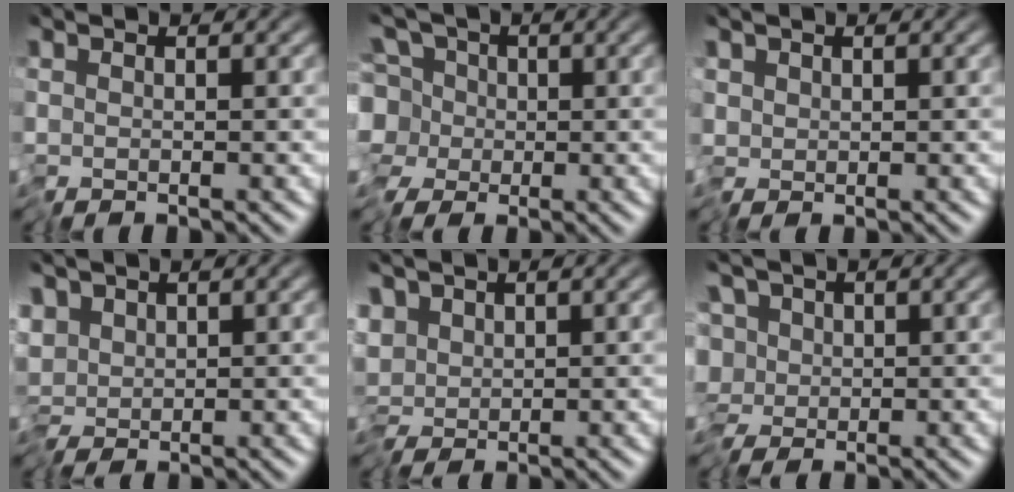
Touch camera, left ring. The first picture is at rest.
{"total": 5.1, "force": [-1.2, 4.2, 2.8], "torque": [-0.043, 0.018, -0.039]}
{"total": 1.0, "force": [-0.3, 0.9, 0.5], "torque": [-0.006, 0.001, -0.010]}
{"total": 2.0, "force": [-0.1, 1.1, 1.6], "torque": [-0.027, 0.006, -0.009]}
{"total": 2.3, "force": [-0.2, 1.4, 1.8], "torque": [-0.029, 0.007, -0.012]}
{"total": 5.4, "force": [-0.7, 4.1, 3.5], "torque": [-0.046, 0.019, -0.039]}